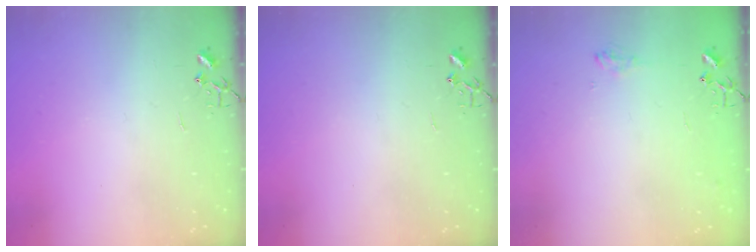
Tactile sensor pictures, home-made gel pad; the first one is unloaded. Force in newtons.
{"total": 0.0}
{"total": 5.8, "press": 5.7, "slide": 0.7}